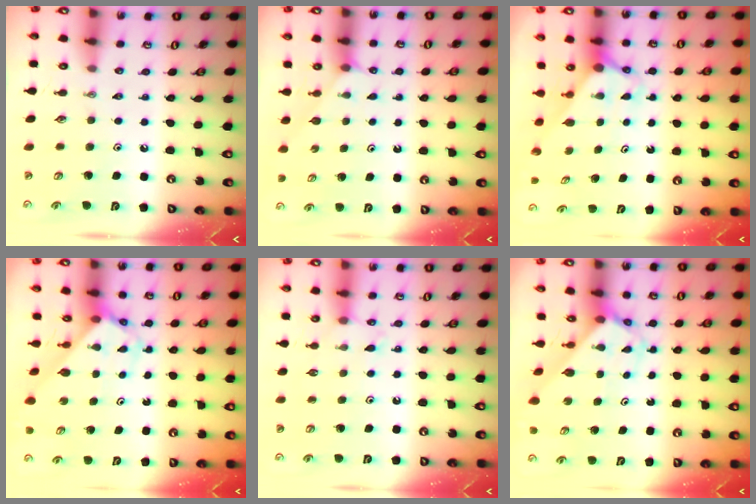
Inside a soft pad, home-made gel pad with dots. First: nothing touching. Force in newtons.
{"total": 2.1, "press": 2.0, "slide": 0.3}
{"total": 2.9, "press": 2.9, "slide": 0.0}
{"total": 2.7, "press": 2.7, "slide": 0.1}
{"total": 5.5, "press": 5.5, "slide": 0.5}
{"total": 2.6, "press": 2.6, "slide": 0.2}